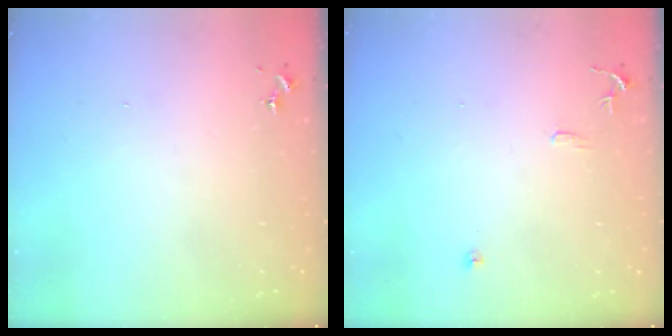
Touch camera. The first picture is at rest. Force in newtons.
{"total": 7.1, "press": 7.1, "slide": 0.7}